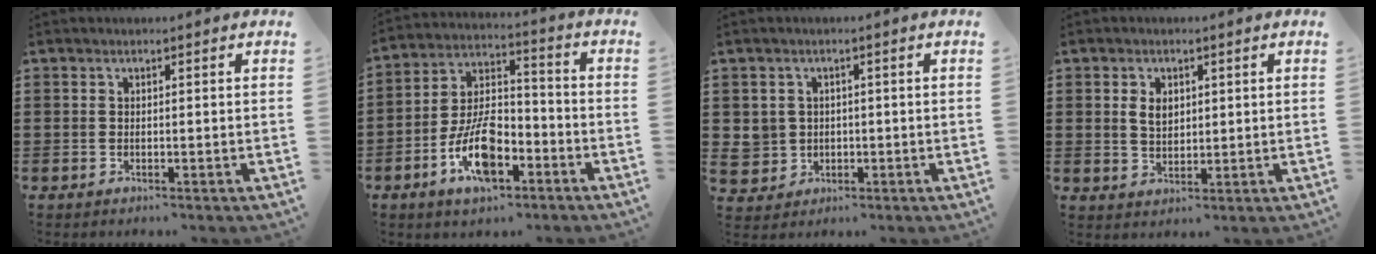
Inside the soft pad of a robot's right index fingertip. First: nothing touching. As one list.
[{"total": 10.9, "force": [-5.3, 5.1, 8.1], "torque": [-0.173, 0.009, -0.098]}, {"total": 3.4, "force": [0.1, 3.4, 0.4], "torque": [-0.031, 0.008, -0.001]}, {"total": 3.0, "force": [0.8, 2.0, 2.1], "torque": [-0.047, 0.008, 0.014]}]